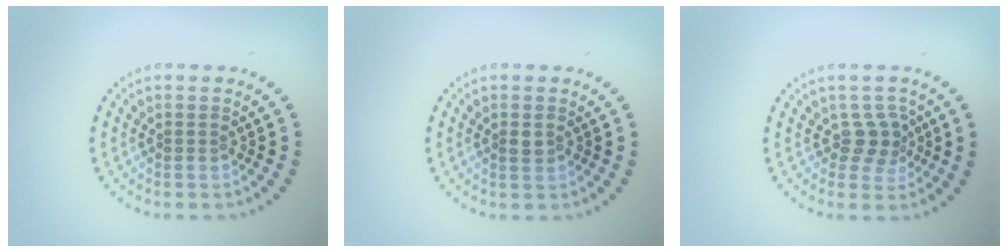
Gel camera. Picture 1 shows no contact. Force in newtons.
{"total": 0.9, "press": 0.9, "slide": 0.0}
{"total": 2.3, "press": 2.0, "slide": 1.1}